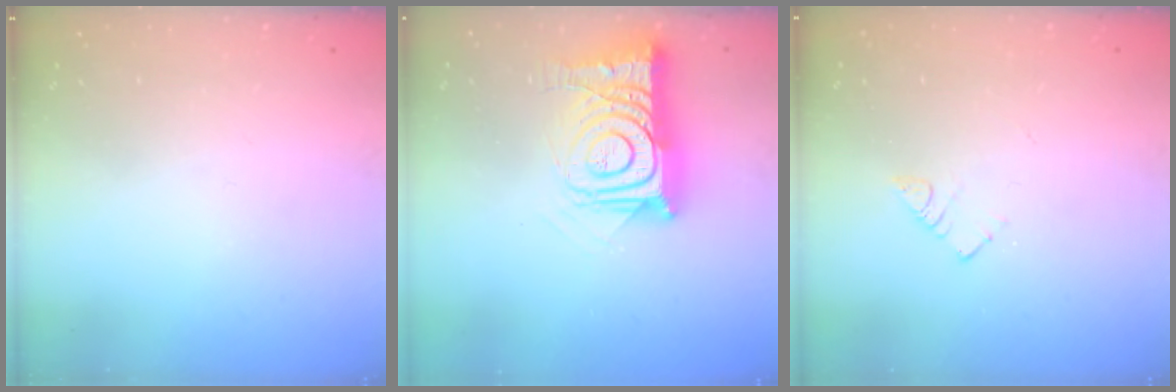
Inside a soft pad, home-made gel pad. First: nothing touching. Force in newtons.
{"total": 16.3, "press": 16.2, "slide": 1.4}
{"total": 3.8, "press": 3.8, "slide": 0.2}